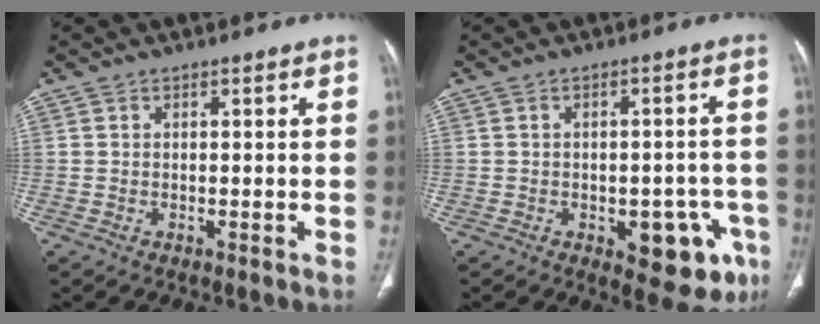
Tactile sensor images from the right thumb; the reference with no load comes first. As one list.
[{"total": 11.6, "force": [-4.8, 5.8, 8.9], "torque": [-0.073, 0.021, -0.051]}]